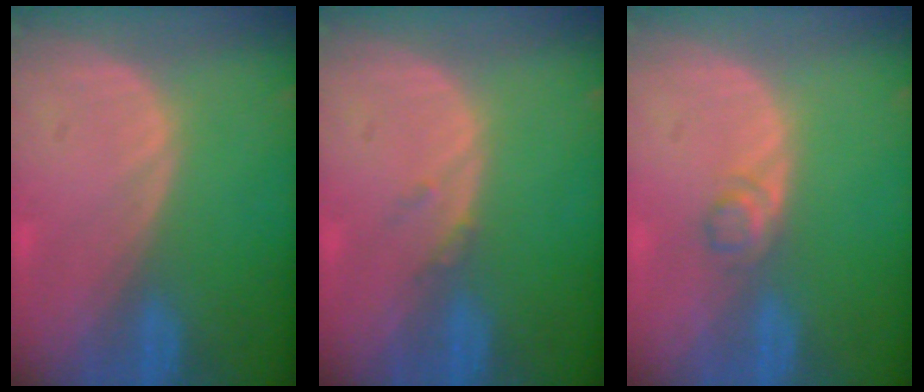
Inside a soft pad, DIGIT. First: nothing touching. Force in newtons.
{"total": 1.0, "press": 1.0, "slide": 0.2}
{"total": 1.9, "press": 1.8, "slide": 0.2}